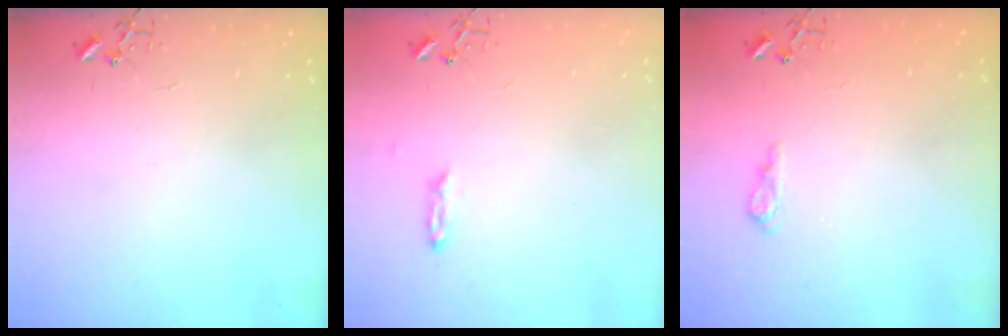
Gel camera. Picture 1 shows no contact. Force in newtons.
{"total": 2.3, "press": 2.2, "slide": 0.4}
{"total": 8.1, "press": 8.1, "slide": 1.0}